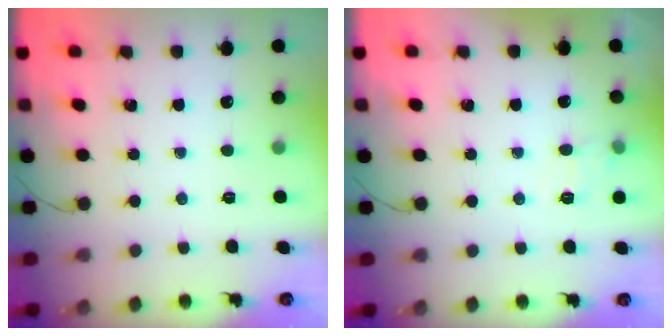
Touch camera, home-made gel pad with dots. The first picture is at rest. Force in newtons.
{"total": 4.1, "press": 3.6, "slide": 1.9}